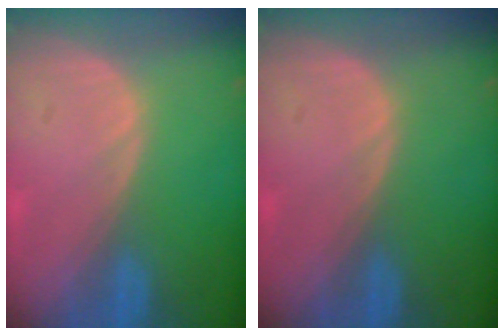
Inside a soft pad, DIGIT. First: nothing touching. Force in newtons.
{"total": 0.0}